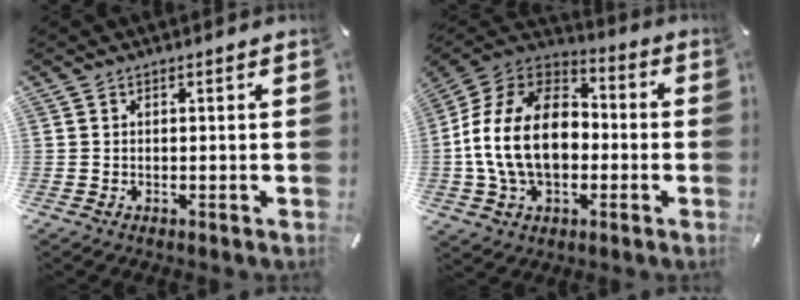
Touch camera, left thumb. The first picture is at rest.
{"total": 19.3, "force": [-2.8, 13.9, 13.1], "torque": [-0.278, 0.032, -0.051]}